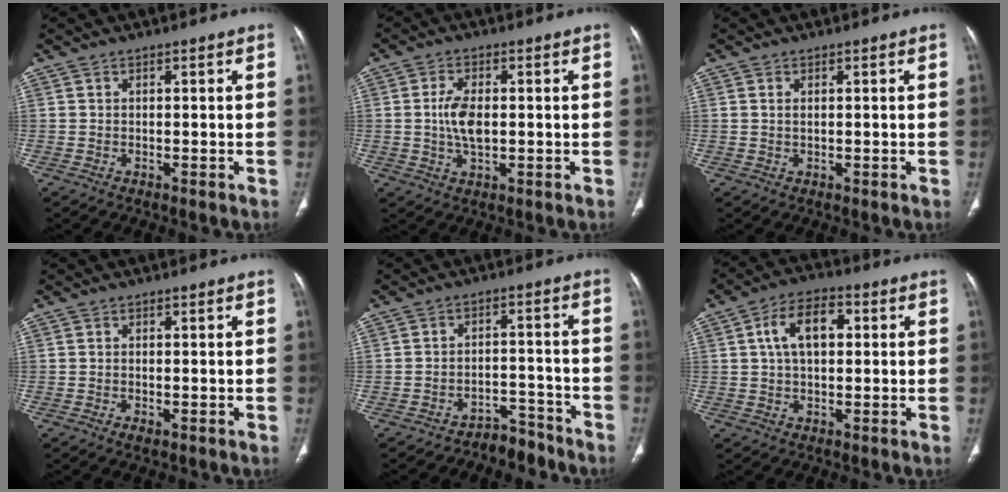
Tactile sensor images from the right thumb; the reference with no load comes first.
{"total": 5.7, "force": [0.1, 2.9, 4.9], "torque": [-0.100, 0.001, 0.002]}
{"total": 0.7, "force": [0.3, 0.3, 0.6], "torque": [-0.017, 0.004, 0.008]}
{"total": 1.4, "force": [-0.5, 0.7, 1.1], "torque": [-0.024, -0.004, -0.007]}
{"total": 5.5, "force": [-4.9, 2.5, 0.6], "torque": [0.004, 0.058, -0.073]}
{"total": 9.0, "force": [1.9, 5.3, 7.1], "torque": [-0.118, 0.018, 0.029]}